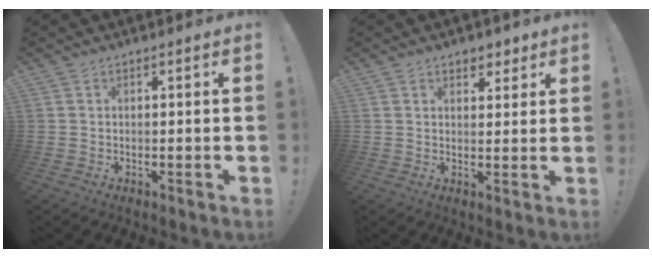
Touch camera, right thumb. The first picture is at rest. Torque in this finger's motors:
{"motor_torque": [-0.22, 0.28, 0.27, 0.06, -0.03]}